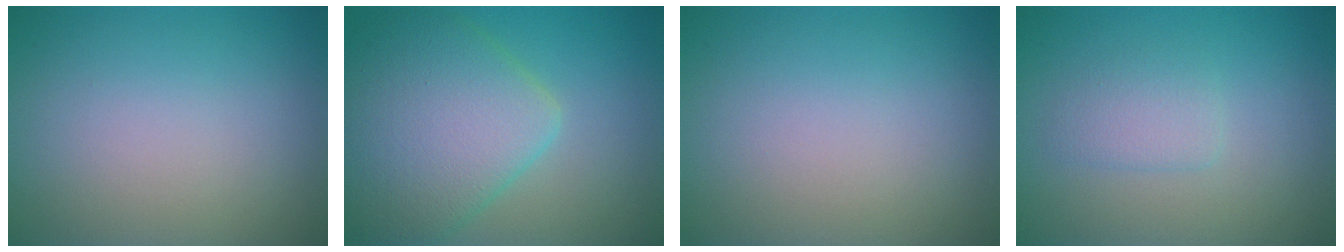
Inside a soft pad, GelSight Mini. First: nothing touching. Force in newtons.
{"total": 7.8, "press": 7.8, "slide": 0.2}
{"total": 0.0}
{"total": 1.8, "press": 1.8, "slide": 0.1}